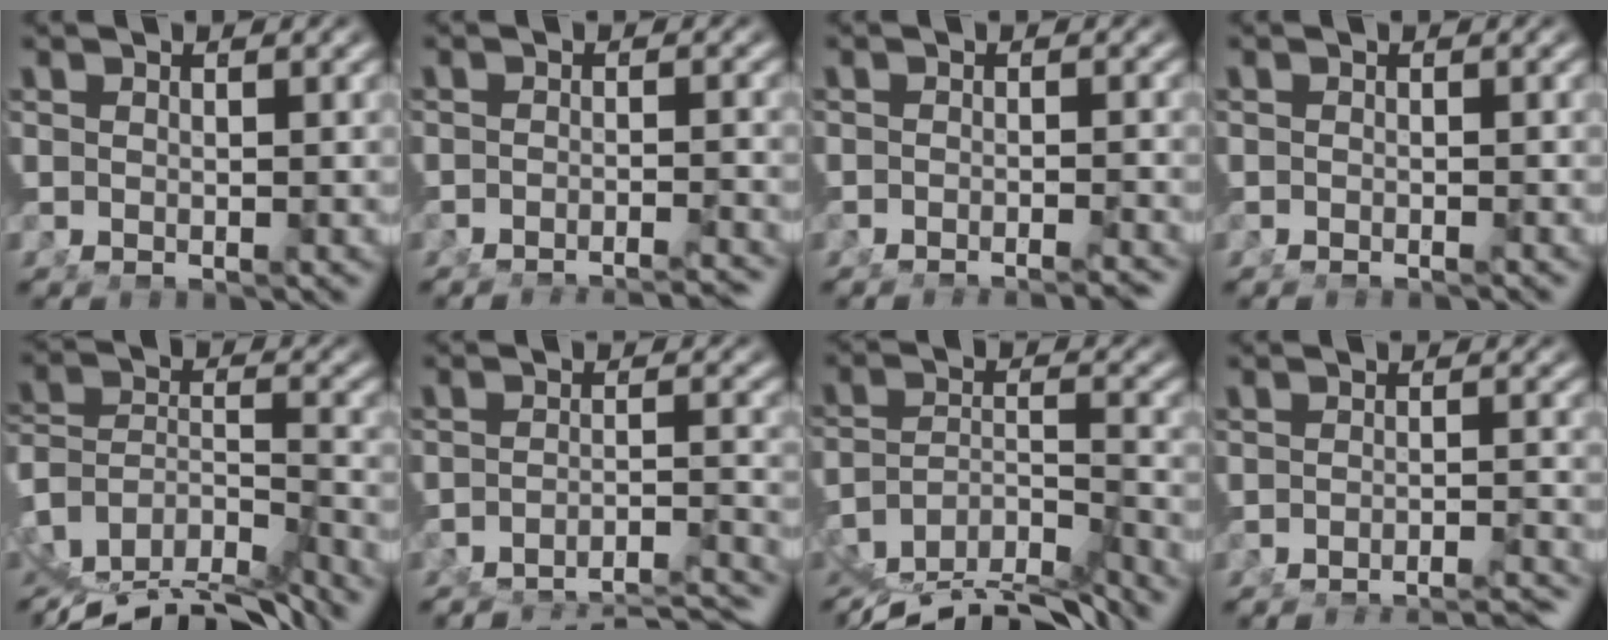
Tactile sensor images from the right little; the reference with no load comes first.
{"total": 5.6, "force": [-5.6, 0.4, 0.9], "torque": [0.007, -0.004, -0.090]}
{"total": 3.2, "force": [-3.2, -0.1, 0.7], "torque": [0.001, 0.001, -0.053]}
{"total": 1.0, "force": [-1.0, -0.4, 0.0], "torque": [0.005, 0.001, -0.016]}
{"total": 13.2, "force": [-6.6, 10.0, 5.6], "torque": [-0.135, -0.067, -0.102]}
{"total": 11.2, "force": [-10.3, 3.3, 2.8], "torque": [-0.020, -0.026, -0.155]}
{"total": 10.3, "force": [-6.6, 6.2, 5.0], "torque": [-0.083, -0.046, -0.100]}
{"total": 7.1, "force": [-6.9, 0.7, 1.2], "torque": [0.007, -0.007, -0.110]}